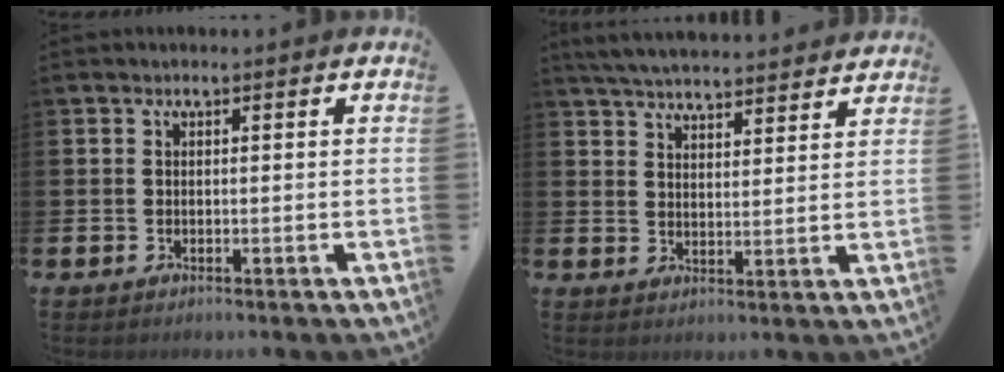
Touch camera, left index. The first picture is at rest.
{"total": 5.6, "force": [5.5, 0.4, 0.9], "torque": [-0.032, -0.034, 0.098]}